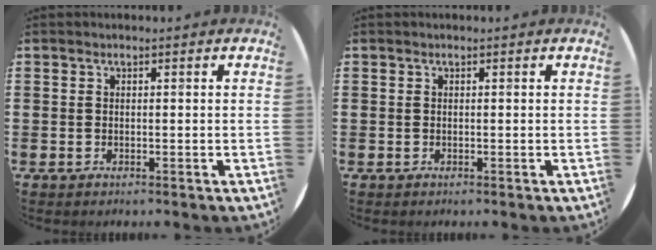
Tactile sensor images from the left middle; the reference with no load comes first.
{"total": 0.0}